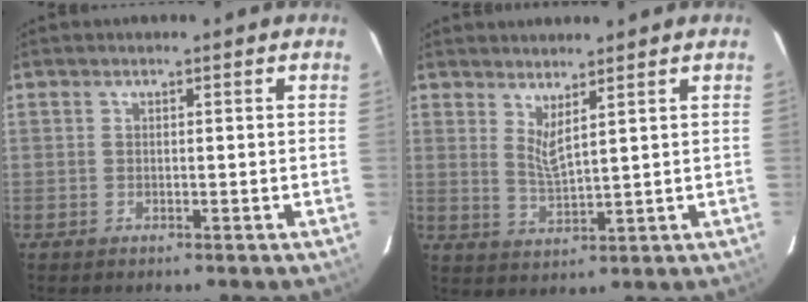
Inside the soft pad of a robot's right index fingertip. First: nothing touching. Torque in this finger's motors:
{"motor_torque": [-0.14, 0.02, 0.05, 0.05]}